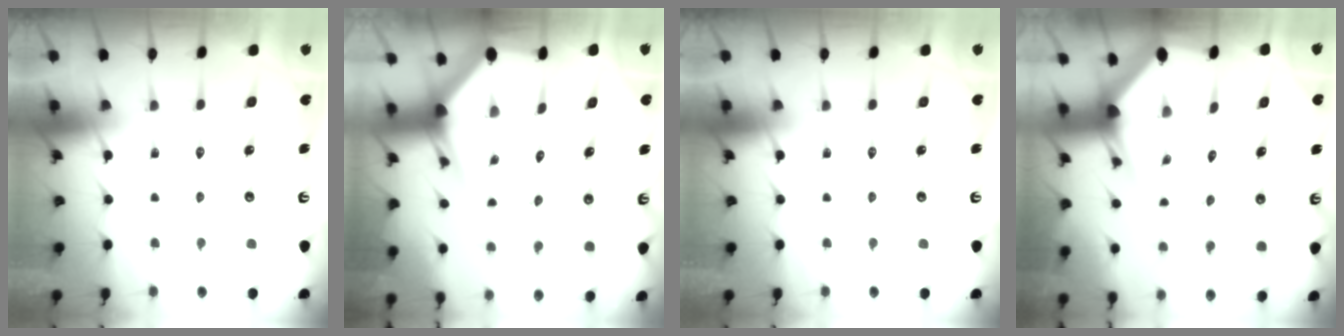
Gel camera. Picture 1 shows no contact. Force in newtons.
{"total": 3.5, "press": 3.4, "slide": 0.4}
{"total": 0.0}
{"total": 3.4, "press": 3.4, "slide": 0.2}